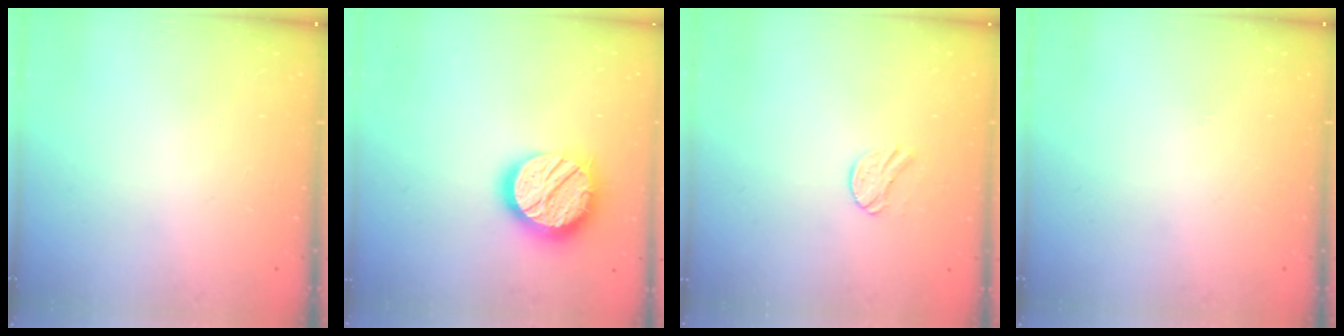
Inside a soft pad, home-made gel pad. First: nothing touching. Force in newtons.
{"total": 18.2, "press": 18.2, "slide": 1.1}
{"total": 6.8, "press": 6.8, "slide": 0.3}
{"total": 0.0}